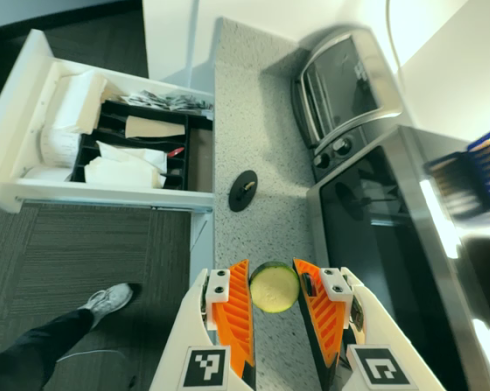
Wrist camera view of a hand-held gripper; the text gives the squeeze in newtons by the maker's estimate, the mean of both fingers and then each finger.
{"total": 10.4, "left": 10.7, "right": 10.2}